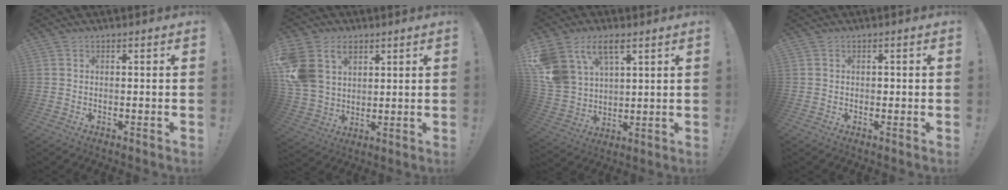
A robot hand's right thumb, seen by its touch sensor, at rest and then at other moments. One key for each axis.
{"total": 14.1, "fx": 6.2, "fy": 10.5, "fz": 7.0, "tx": -0.137, "ty": -0.032, "tz": 0.122}
{"total": 13.1, "fx": 7.2, "fy": 8.5, "fz": 7.0, "tx": -0.151, "ty": -0.036, "tz": 0.142}
{"total": 0.7, "fx": -0.2, "fy": 0.7, "fz": 0.2, "tx": -0.008, "ty": 0.004, "tz": -0.004}